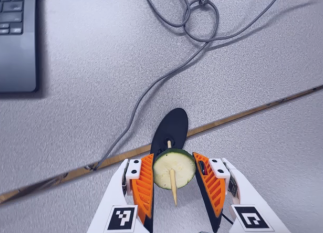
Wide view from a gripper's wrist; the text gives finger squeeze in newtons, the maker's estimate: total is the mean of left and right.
{"total": 10.2, "left": 10.7, "right": 9.7}